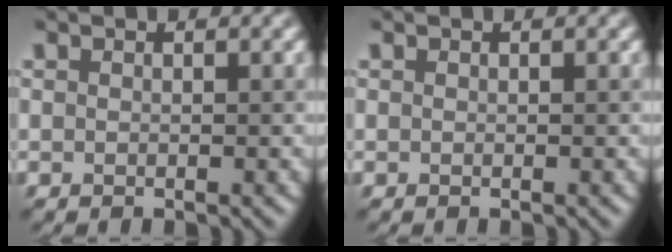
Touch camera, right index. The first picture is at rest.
{"total": 0.0}